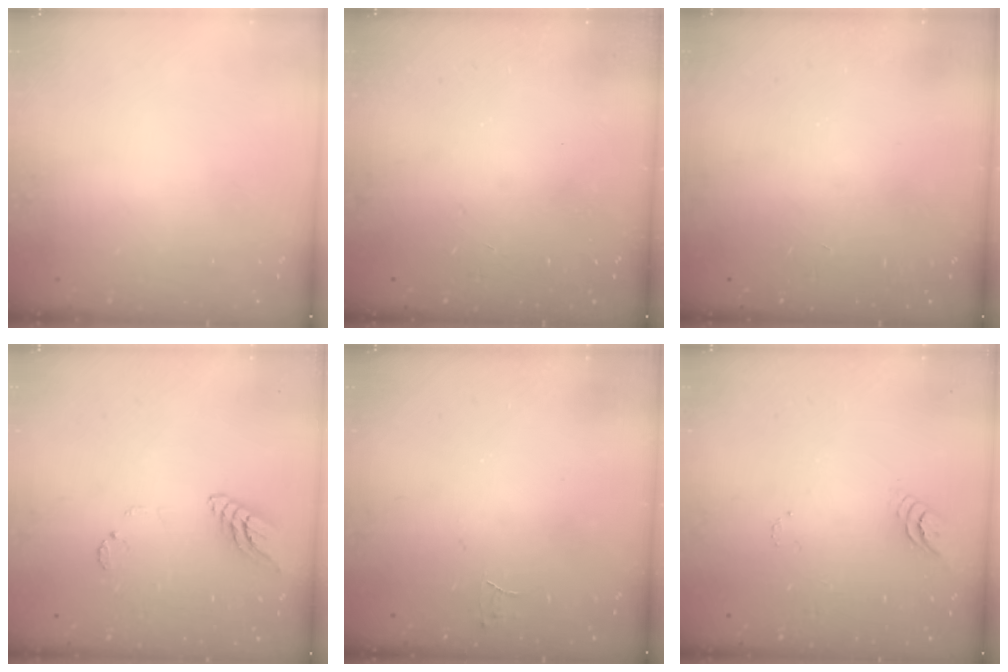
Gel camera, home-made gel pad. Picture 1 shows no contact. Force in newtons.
{"total": 0.0}
{"total": 0.0}
{"total": 8.8, "press": 8.8, "slide": 0.9}
{"total": 2.8, "press": 2.8, "slide": 0.2}
{"total": 3.5, "press": 3.4, "slide": 0.3}